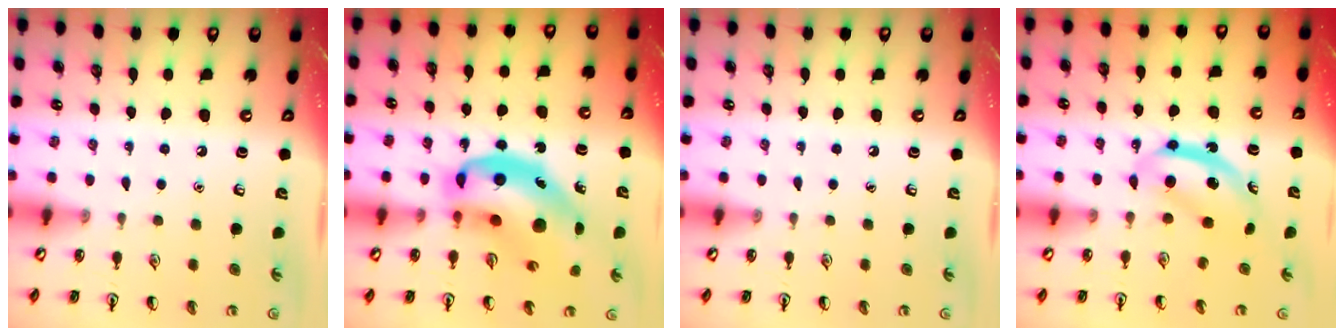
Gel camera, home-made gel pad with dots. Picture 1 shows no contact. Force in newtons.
{"total": 18.7, "press": 18.0, "slide": 5.3}
{"total": 0.0}
{"total": 5.9, "press": 5.8, "slide": 0.8}